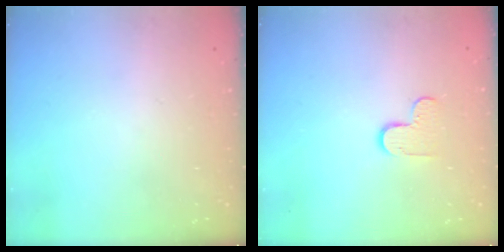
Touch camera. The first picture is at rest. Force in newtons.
{"total": 5.1, "press": 5.0, "slide": 0.5}